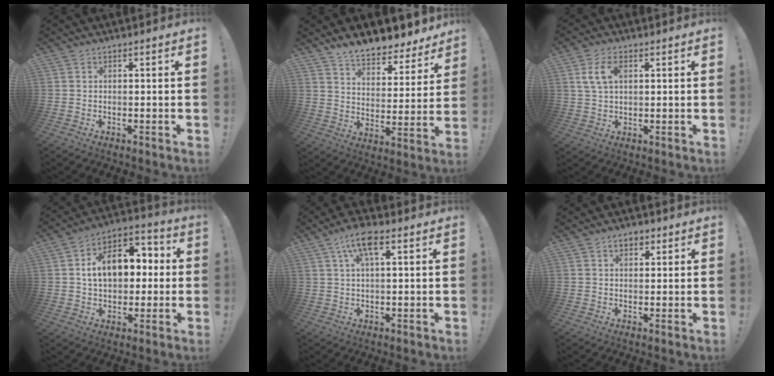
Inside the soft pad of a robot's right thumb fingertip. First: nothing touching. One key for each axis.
{"total": 9.9, "fx": 8.9, "fy": 3.2, "fz": 3.1, "tx": -0.059, "ty": -0.074, "tz": 0.160}
{"total": 7.0, "fx": 2.1, "fy": 4.1, "fz": 5.3, "tx": -0.101, "ty": 0.003, "tz": 0.038}
{"total": 14.7, "fx": 2.2, "fy": 10.2, "fz": 10.3, "tx": -0.158, "ty": 0.006, "tz": 0.044}
{"total": 8.6, "fx": 3.9, "fy": 2.9, "fz": 7.1, "tx": -0.123, "ty": -0.003, "tz": 0.067}
{"total": 4.0, "fx": 1.9, "fy": 2.5, "fz": 2.5, "tx": -0.037, "ty": 0.002, "tz": 0.033}